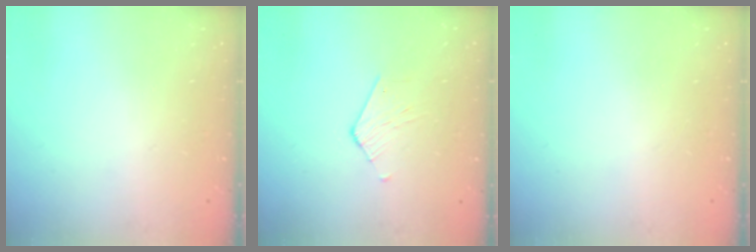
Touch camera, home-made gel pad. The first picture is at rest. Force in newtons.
{"total": 2.7, "press": 2.7, "slide": 0.3}
{"total": 0.0}